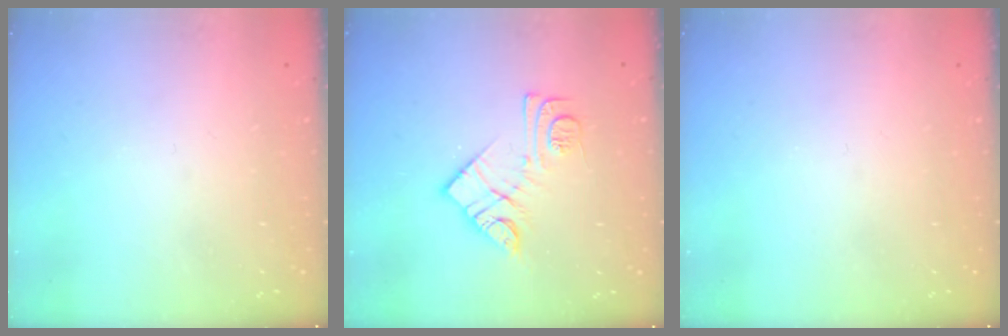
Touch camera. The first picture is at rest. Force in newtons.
{"total": 11.8, "press": 11.8, "slide": 0.6}
{"total": 0.0}